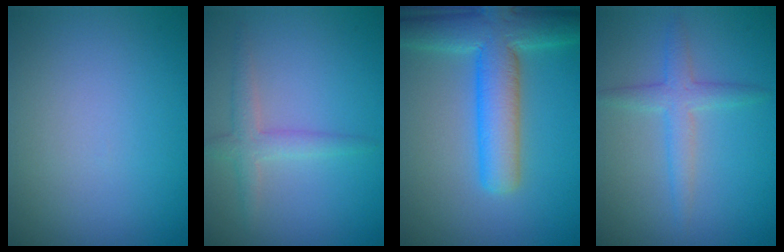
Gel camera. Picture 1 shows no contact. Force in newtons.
{"total": 2.3, "press": 2.3, "slide": 0.1}
{"total": 7.7, "press": 7.7, "slide": 0.4}
{"total": 2.6, "press": 2.6, "slide": 0.1}